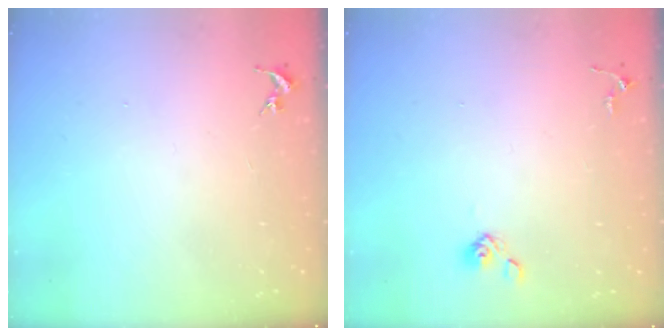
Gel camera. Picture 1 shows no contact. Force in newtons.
{"total": 3.9, "press": 3.6, "slide": 1.5}